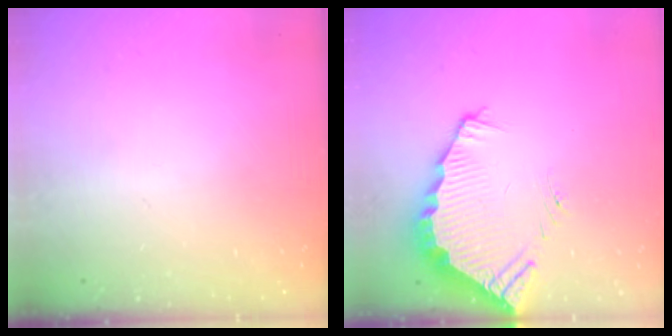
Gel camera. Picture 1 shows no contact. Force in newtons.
{"total": 3.6, "press": 3.6, "slide": 0.3}